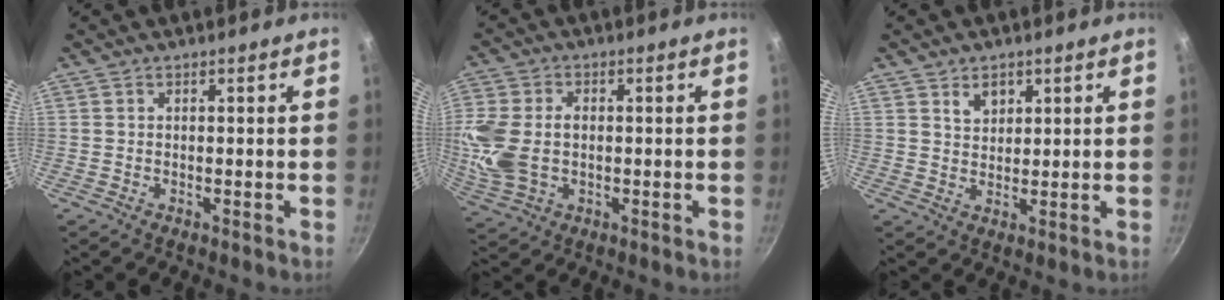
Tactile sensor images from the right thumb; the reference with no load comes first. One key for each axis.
{"total": 11.5, "fx": -0.3, "fy": 7.8, "fz": 8.5, "tx": -0.179, "ty": 0.003, "tz": -0.006}
{"total": 3.8, "fx": 1.9, "fy": 2.7, "fz": 1.8, "tx": -0.013, "ty": -0.007, "tz": 0.034}